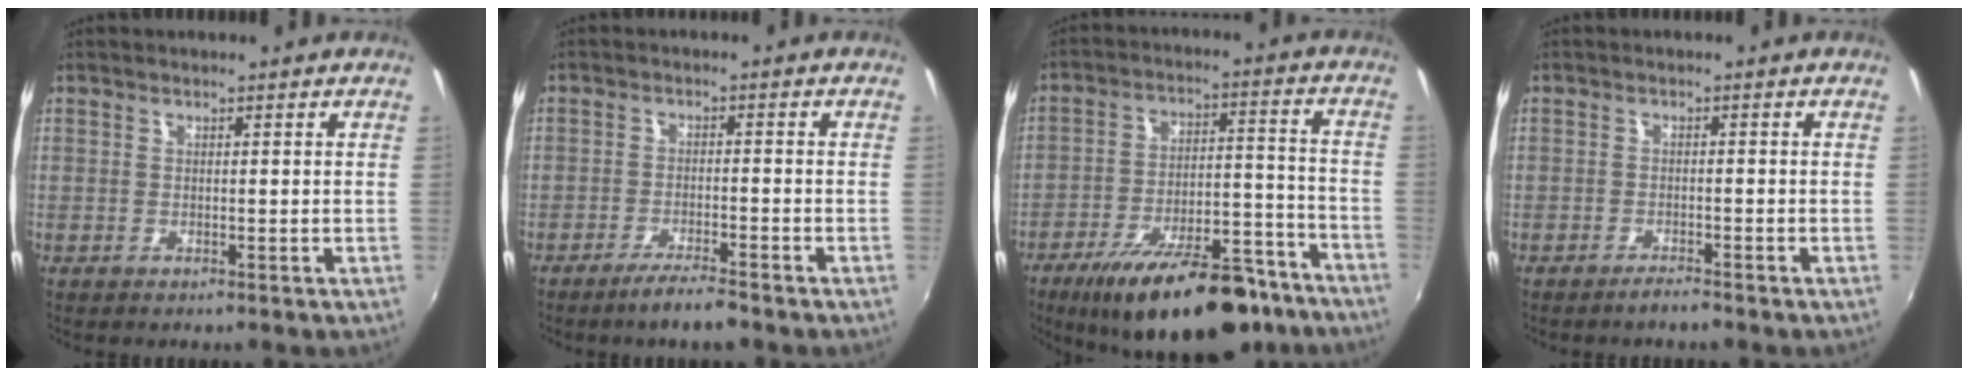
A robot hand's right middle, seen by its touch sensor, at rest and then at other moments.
{"total": 4.8, "force": [-3.9, 0.3, 2.7], "torque": [-0.065, -0.004, -0.070]}
{"total": 22.5, "force": [-16.9, 7.7, 12.7], "torque": [-0.204, -0.008, -0.236]}
{"total": 1.8, "force": [-1.7, 0.1, 0.6], "torque": [-0.019, -0.004, -0.031]}